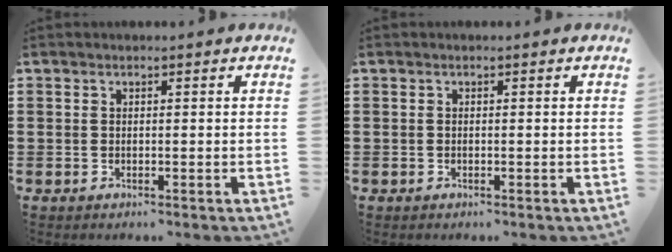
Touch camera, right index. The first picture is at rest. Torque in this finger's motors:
{"motor_torque": [1.04, 1.10, -0.03, -0.01]}